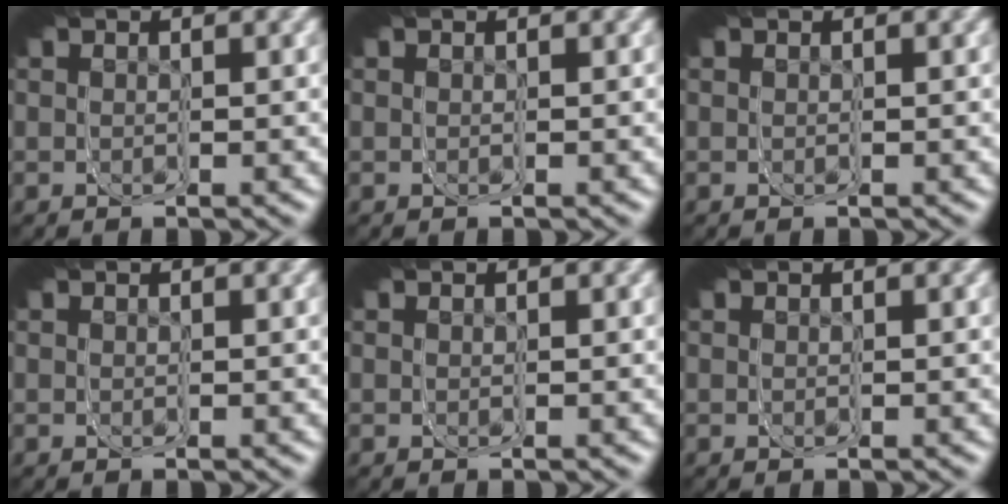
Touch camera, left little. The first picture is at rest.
{"total": 0.0}
{"total": 0.0}
{"total": 0.0}
{"total": 0.0}
{"total": 0.0}